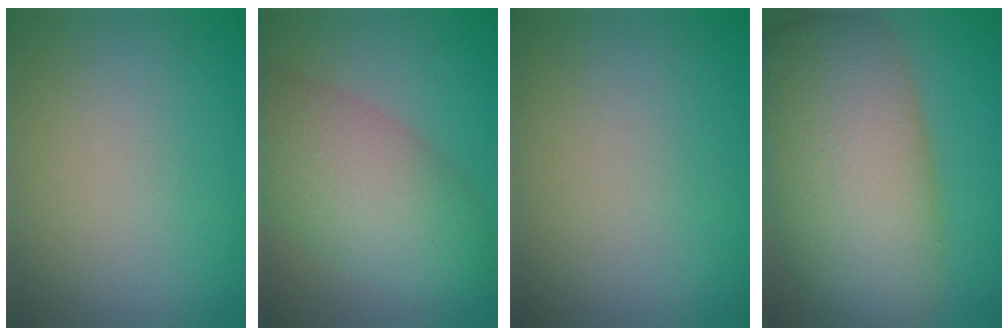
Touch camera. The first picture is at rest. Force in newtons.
{"total": 7.4, "press": 7.4, "slide": 0.2}
{"total": 0.0}
{"total": 13.6, "press": 13.6, "slide": 0.7}